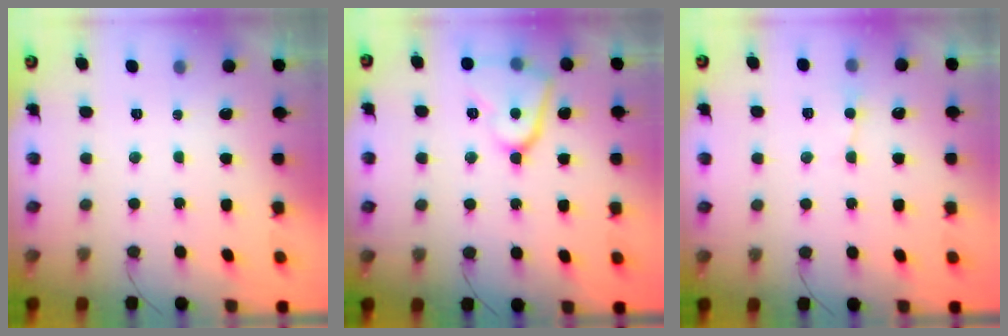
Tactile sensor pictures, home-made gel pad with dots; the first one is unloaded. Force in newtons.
{"total": 11.3, "press": 11.3, "slide": 1.2}
{"total": 3.5, "press": 3.5, "slide": 0.4}